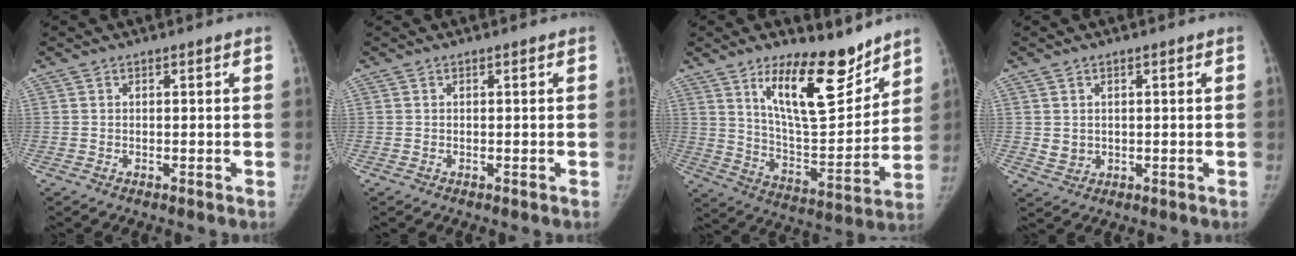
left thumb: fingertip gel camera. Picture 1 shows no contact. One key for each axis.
{"total": 0.0}
{"total": 17.6, "fx": 11.8, "fy": 6.2, "fz": 11.5, "tx": -0.139, "ty": -0.092, "tz": 0.206}
{"total": 2.5, "fx": 0.4, "fy": 2.3, "fz": 1.0, "tx": -0.011, "ty": -0.006, "tz": 0.016}